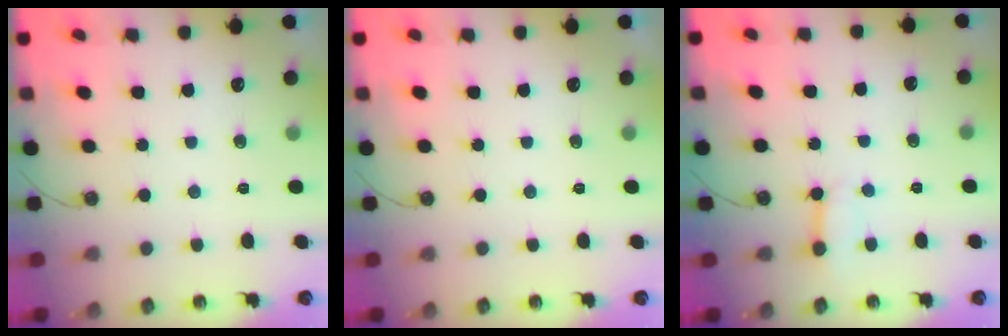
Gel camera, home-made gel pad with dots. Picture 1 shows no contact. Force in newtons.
{"total": 0.0}
{"total": 3.0, "press": 3.0, "slide": 0.3}